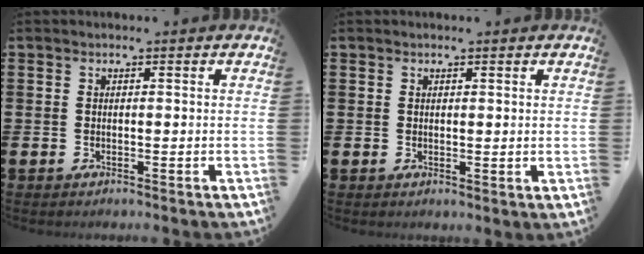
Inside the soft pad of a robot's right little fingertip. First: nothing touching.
{"total": 0.0}